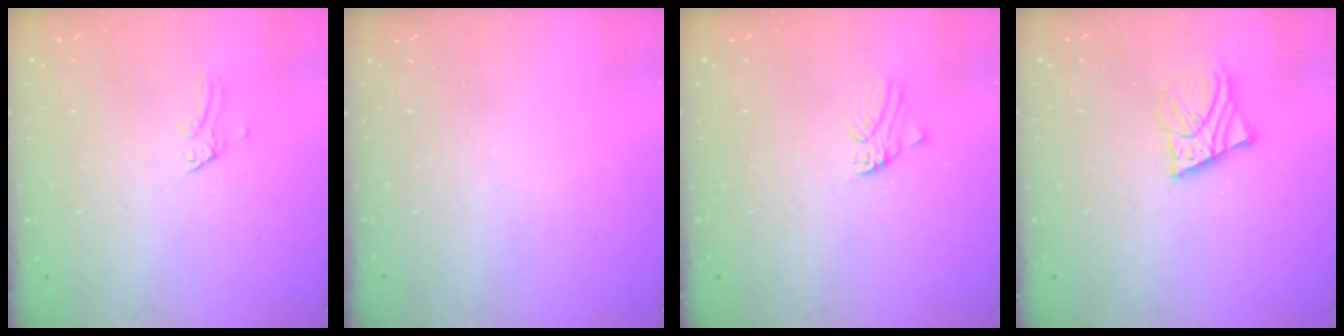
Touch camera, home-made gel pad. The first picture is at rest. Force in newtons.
{"total": 0.0}
{"total": 0.0}
{"total": 6.4, "press": 6.4, "slide": 0.8}